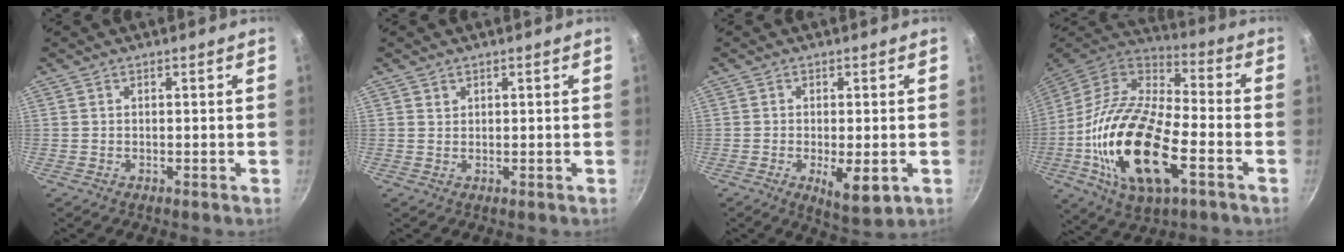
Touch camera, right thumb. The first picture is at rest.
{"total": 0.7, "force": [0.6, 0.4, 0.0], "torque": [0.009, -0.003, 0.009]}
{"total": 6.6, "force": [-1.8, 2.3, 5.9], "torque": [-0.092, -0.016, -0.022]}
{"total": 25.7, "force": [-7.7, 11.7, 21.5], "torque": [-0.428, 0.023, -0.134]}